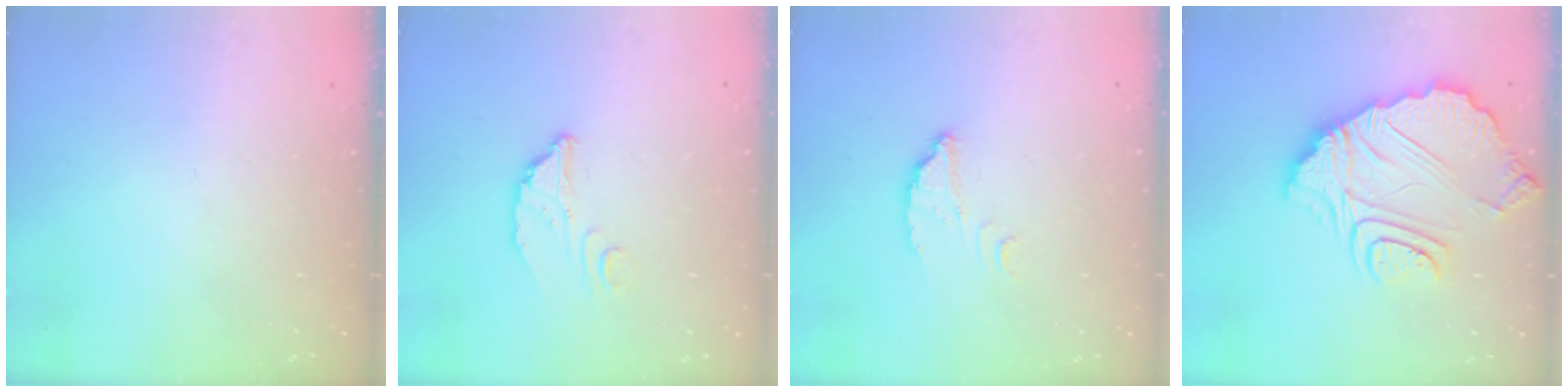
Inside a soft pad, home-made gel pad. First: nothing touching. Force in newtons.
{"total": 3.1, "press": 3.1, "slide": 0.2}
{"total": 2.6, "press": 2.6, "slide": 0.2}
{"total": 15.4, "press": 15.3, "slide": 1.6}